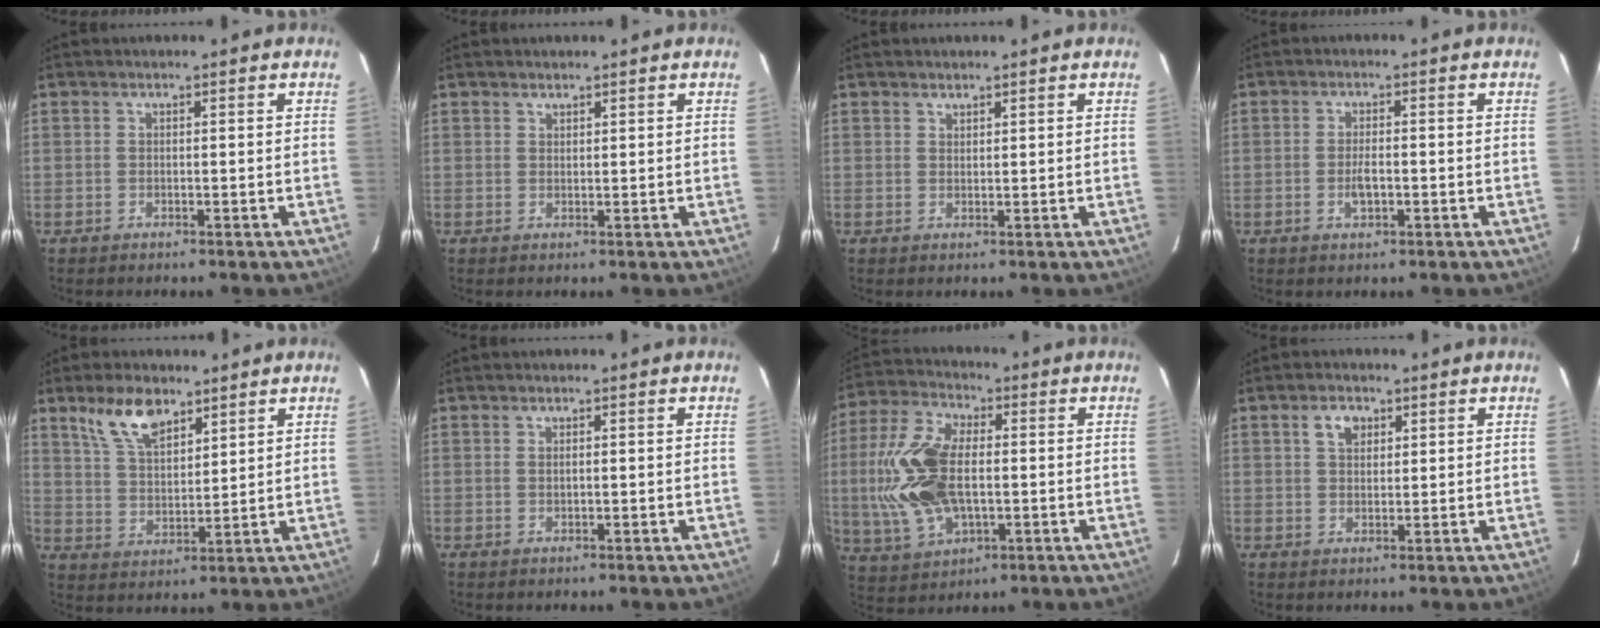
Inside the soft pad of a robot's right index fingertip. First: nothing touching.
{"total": 0.9, "force": [0.8, 0.4, 0.0], "torque": [-0.001, 0.001, 0.016]}
{"total": 1.1, "force": [1.0, 0.5, 0.1], "torque": [-0.001, 0.002, 0.019]}
{"total": 3.2, "force": [-1.0, 1.3, 2.7], "torque": [-0.054, -0.001, -0.016]}
{"total": 9.3, "force": [6.2, 4.2, 5.5], "torque": [-0.102, 0.013, 0.125]}
{"total": 0.8, "force": [0.3, 0.5, 0.6], "torque": [-0.012, 0.001, 0.005]}
{"total": 18.2, "force": [-0.4, 10.5, 14.8], "torque": [-0.331, 0.010, 0.003]}
{"total": 3.6, "force": [1.7, 2.4, 2.1], "torque": [-0.034, 0.010, 0.031]}